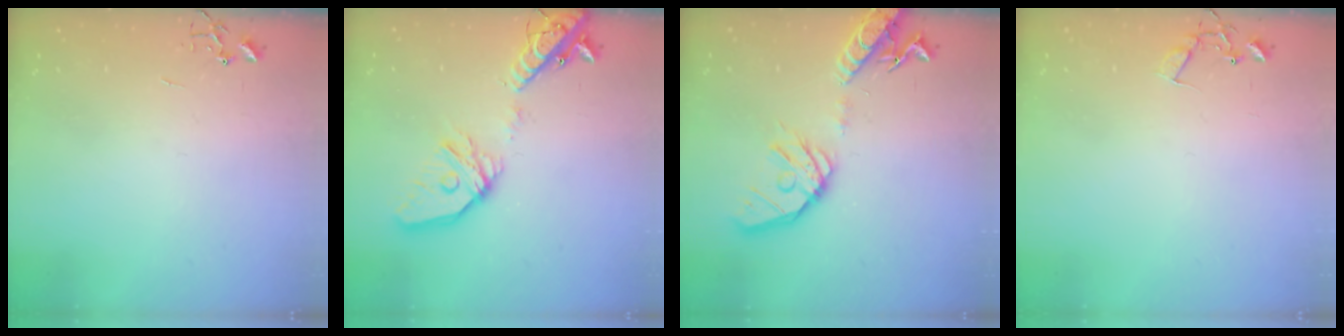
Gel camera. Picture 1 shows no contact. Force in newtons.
{"total": 20.2, "press": 20.0, "slide": 3.0}
{"total": 17.8, "press": 17.5, "slide": 3.0}
{"total": 7.1, "press": 7.1, "slide": 0.5}